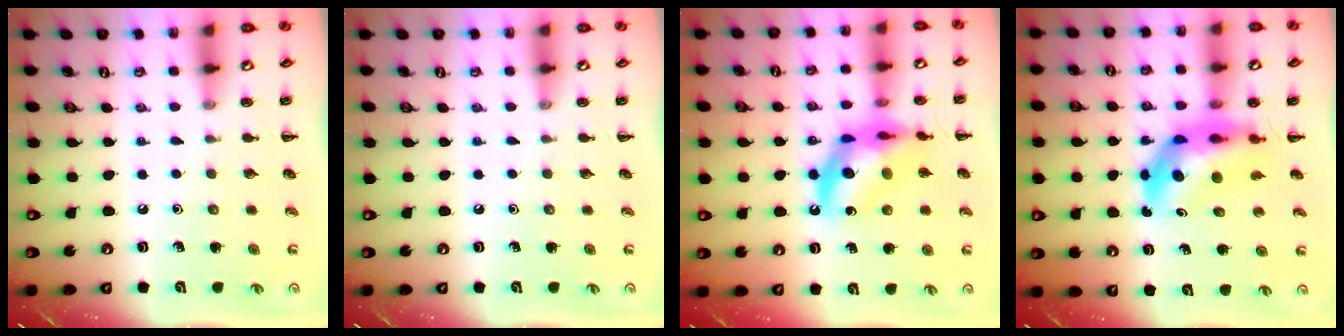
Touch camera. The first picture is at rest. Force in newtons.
{"total": 0.0}
{"total": 16.5, "press": 16.0, "slide": 3.7}
{"total": 10.6, "press": 10.0, "slide": 3.3}